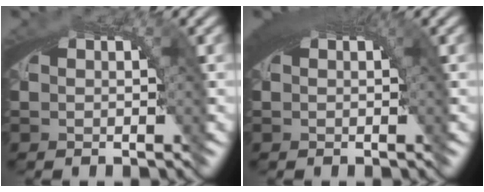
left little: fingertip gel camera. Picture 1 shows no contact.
{"total": 3.2, "force": [1.1, 1.0, 2.9], "torque": [-0.036, 0.010, 0.014]}